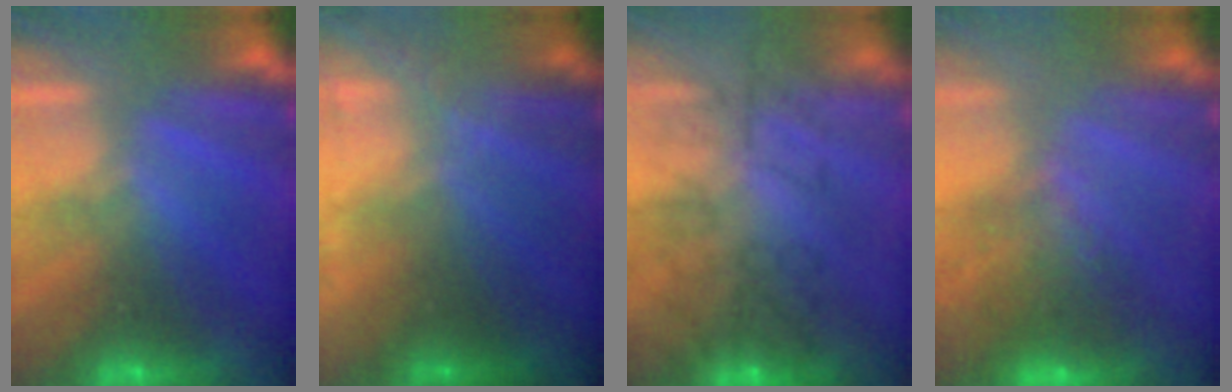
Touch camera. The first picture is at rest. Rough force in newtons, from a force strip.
{"total": 5.6}
{"total": 10.5}
{"total": 6.9}